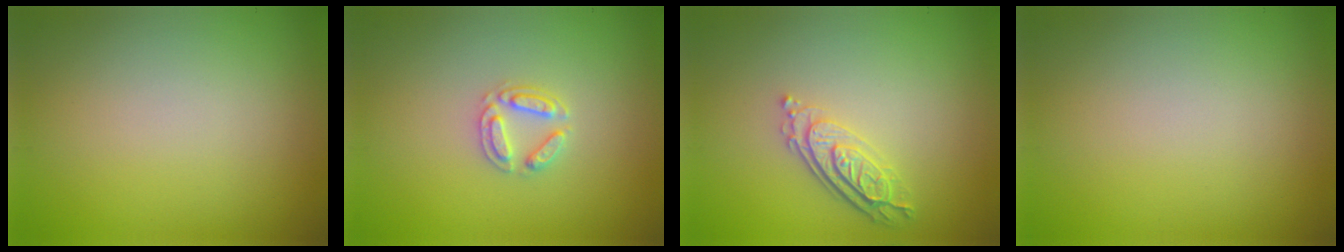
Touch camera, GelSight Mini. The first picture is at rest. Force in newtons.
{"total": 2.2, "press": 2.2, "slide": 0.3}
{"total": 3.3, "press": 2.6, "slide": 2.1}
{"total": 0.0}